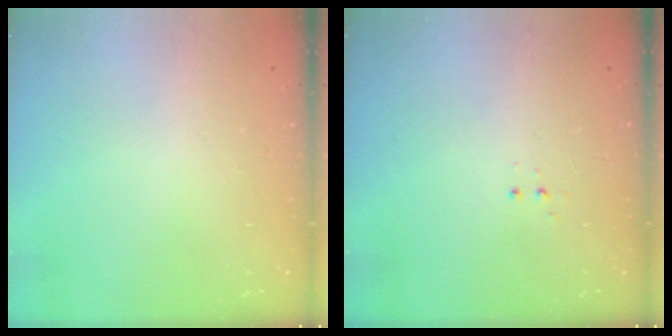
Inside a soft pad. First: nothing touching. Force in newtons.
{"total": 3.3, "press": 3.2, "slide": 0.7}